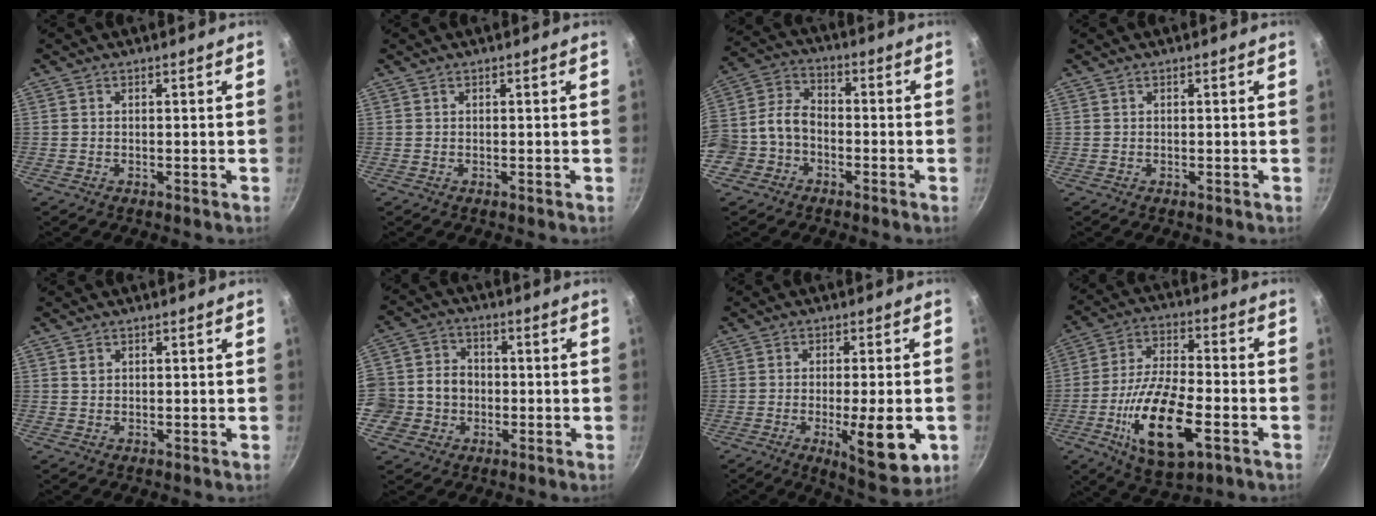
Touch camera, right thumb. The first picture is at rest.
{"total": 0.0}
{"total": 11.0, "force": [-4.0, 8.3, 6.0], "torque": [-0.111, 0.053, -0.089]}
{"total": 0.0}
{"total": 1.1, "force": [0.4, 0.9, 0.4], "torque": [-0.005, -0.001, 0.006]}
{"total": 11.9, "force": [-2.2, 10.7, 4.8], "torque": [-0.079, 0.031, -0.047]}
{"total": 12.8, "force": [-3.7, 3.7, 11.7], "torque": [-0.155, 0.001, -0.044]}
{"total": 18.6, "force": [-6.5, 7.9, 15.5], "torque": [-0.282, 0.020, -0.114]}